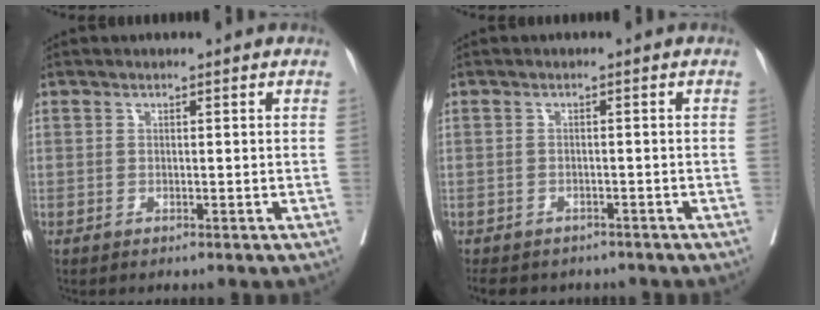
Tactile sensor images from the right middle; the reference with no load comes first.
{"total": 9.2, "force": [-7.6, 4.3, 2.8], "torque": [-0.068, -0.010, -0.094]}